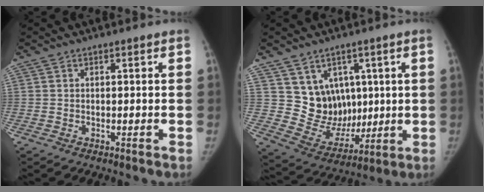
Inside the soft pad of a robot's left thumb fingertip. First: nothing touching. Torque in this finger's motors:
{"motor_torque": [-0.02, -0.03, 0.34, -0.18, 0.02]}